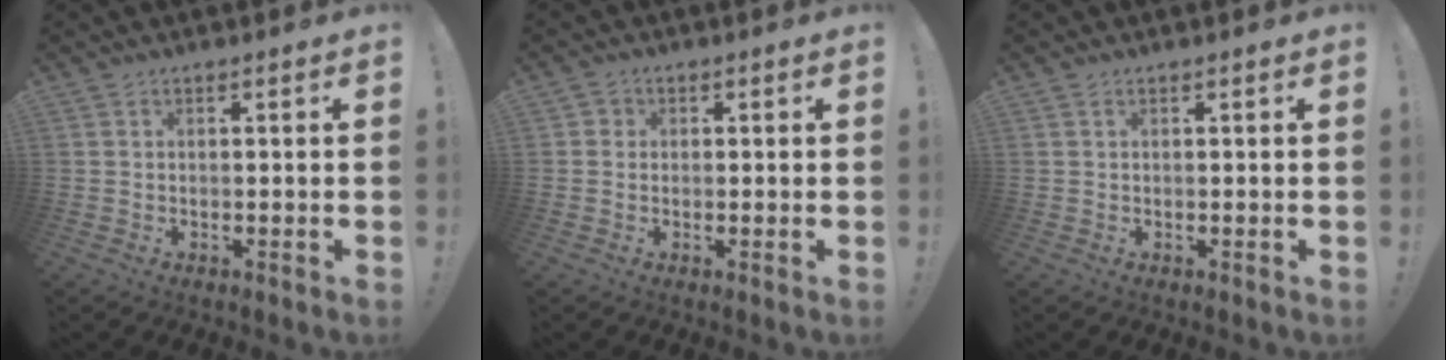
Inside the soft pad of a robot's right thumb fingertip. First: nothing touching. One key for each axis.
{"total": 1.8, "fx": -0.2, "fy": 1.8, "fz": 0.3, "tx": -0.001, "ty": 0.003, "tz": -0.003}
{"total": 0.6, "fx": 0.5, "fy": 0.2, "fz": 0.2, "tx": 0.002, "ty": -0.002, "tz": 0.009}